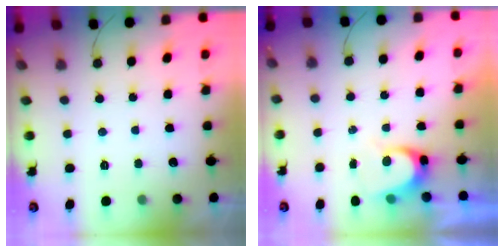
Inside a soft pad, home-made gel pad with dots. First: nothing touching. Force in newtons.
{"total": 4.4, "press": 4.4, "slide": 0.5}